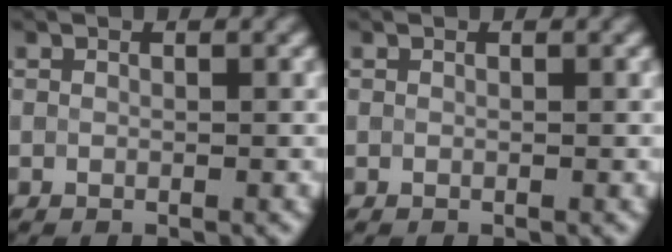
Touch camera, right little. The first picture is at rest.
{"total": 0.0}